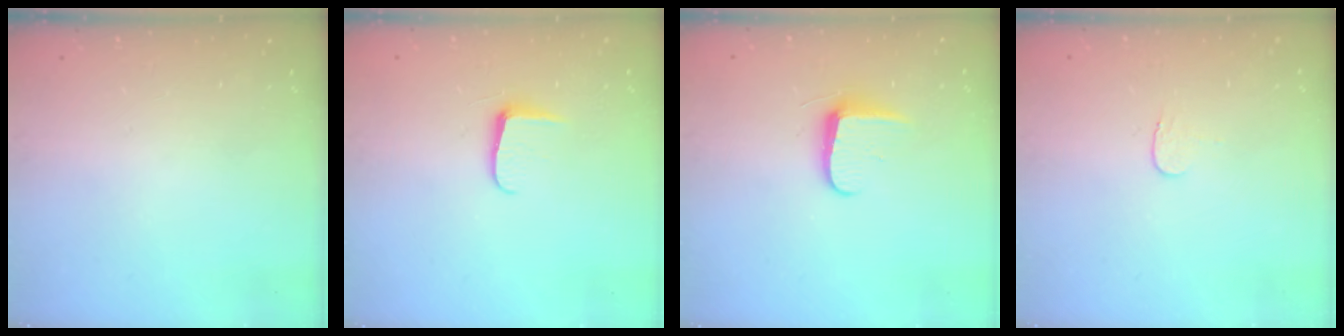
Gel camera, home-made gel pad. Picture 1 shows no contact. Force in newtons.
{"total": 5.4, "press": 5.4, "slide": 0.7}
{"total": 7.1, "press": 7.0, "slide": 0.9}
{"total": 3.7, "press": 3.7, "slide": 0.4}